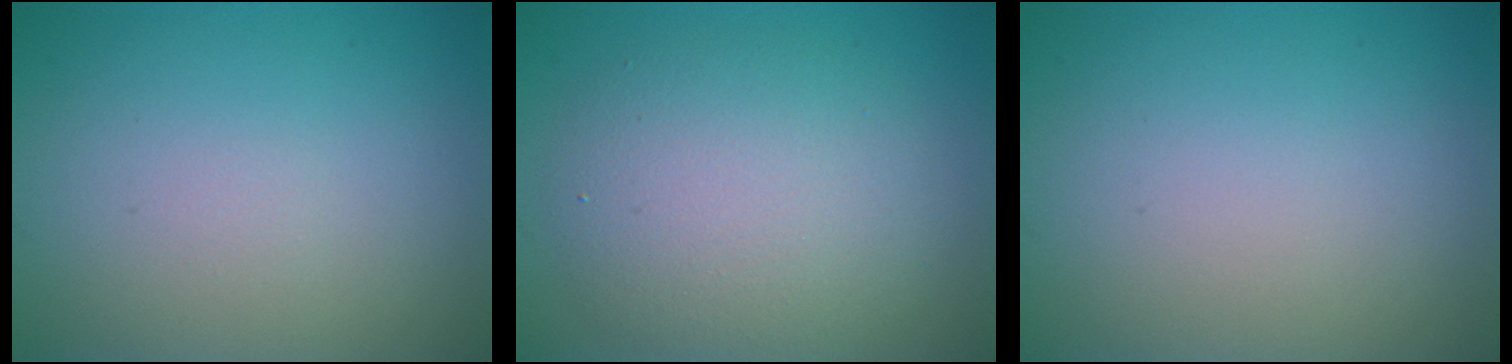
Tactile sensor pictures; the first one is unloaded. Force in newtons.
{"total": 5.7, "press": 5.7, "slide": 0.2}
{"total": 0.0}